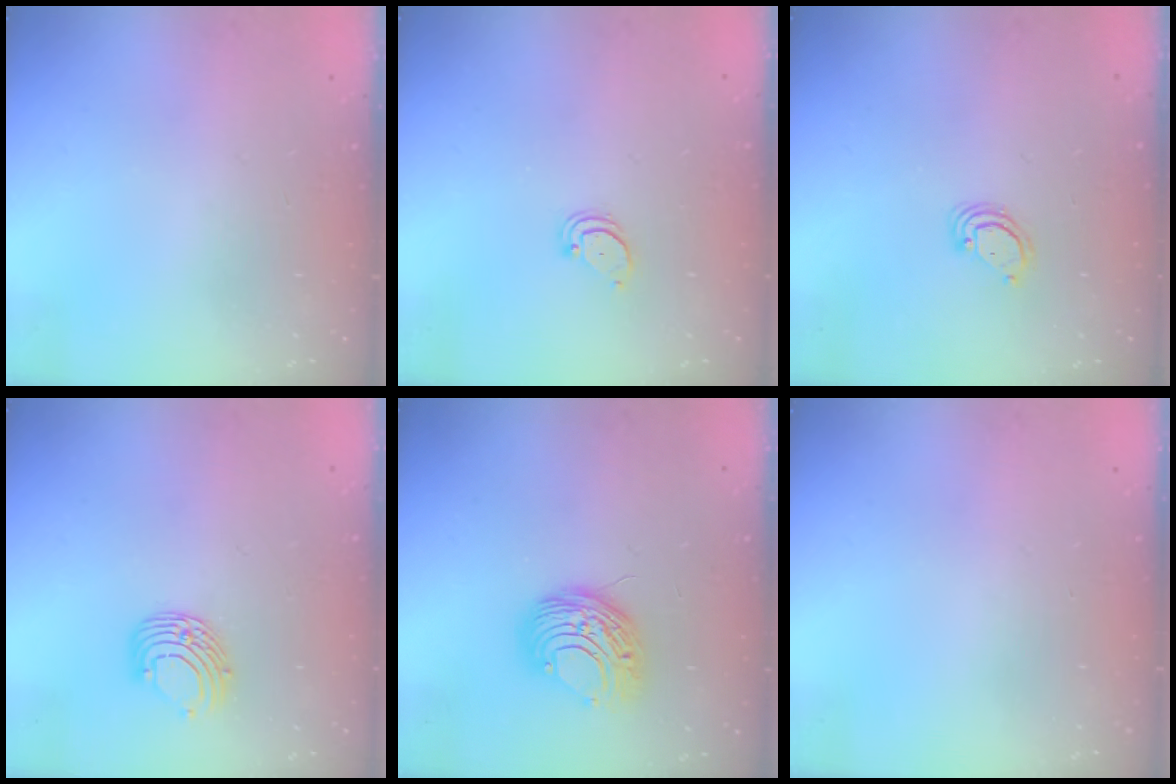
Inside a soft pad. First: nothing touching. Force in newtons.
{"total": 2.0, "press": 2.0, "slide": 0.2}
{"total": 3.6, "press": 3.6, "slide": 0.3}
{"total": 8.2, "press": 8.2, "slide": 0.8}
{"total": 9.0, "press": 9.0, "slide": 0.5}
{"total": 0.0}